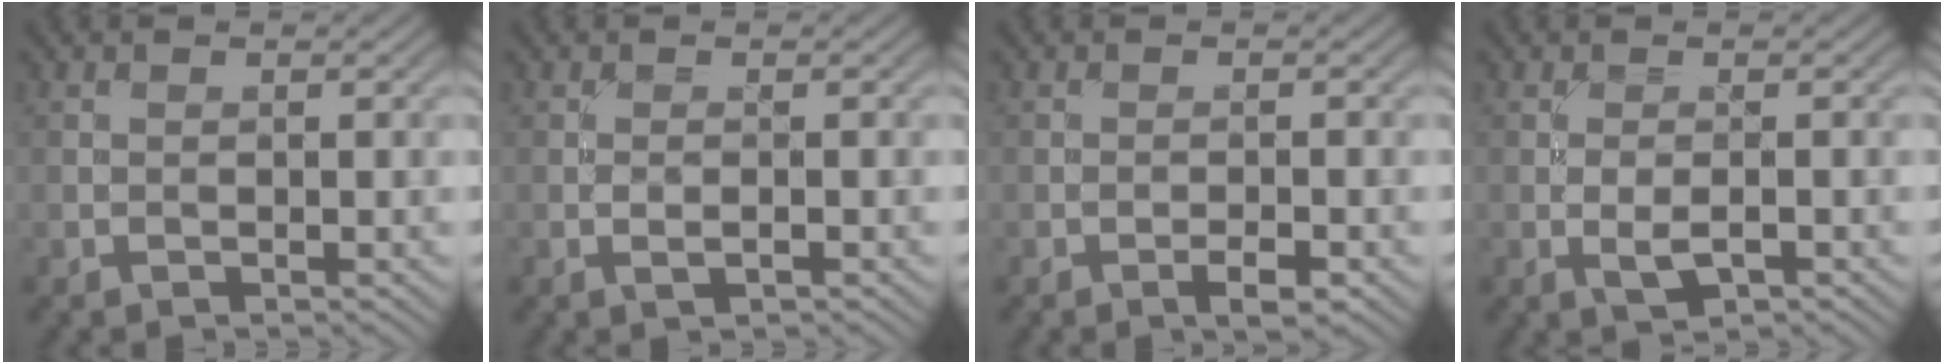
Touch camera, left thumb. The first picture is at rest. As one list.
[{"total": 1.1, "force": [-0.3, 0.3, 1.0], "torque": [-0.022, 0.001, -0.008]}, {"total": 2.1, "force": [-1.2, 0.6, 1.7], "torque": [-0.031, 0.002, -0.023]}, {"total": 2.5, "force": [-0.7, 0.9, 2.2], "torque": [-0.048, -0.003, -0.016]}]